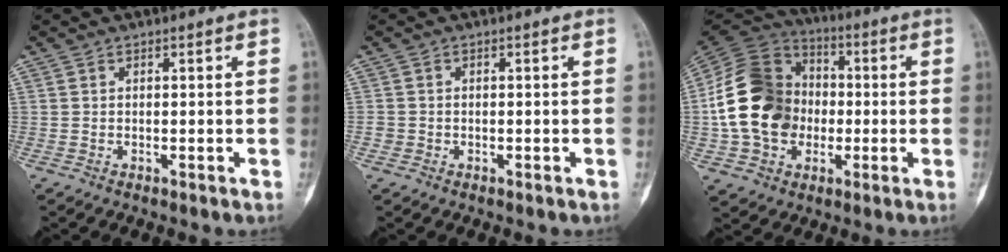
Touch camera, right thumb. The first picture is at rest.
{"total": 1.1, "force": [-0.4, 1.1, 0.1], "torque": [0.005, 0.003, -0.011]}
{"total": 19.5, "force": [-1.7, 15.5, 11.6], "torque": [-0.195, 0.026, -0.033]}